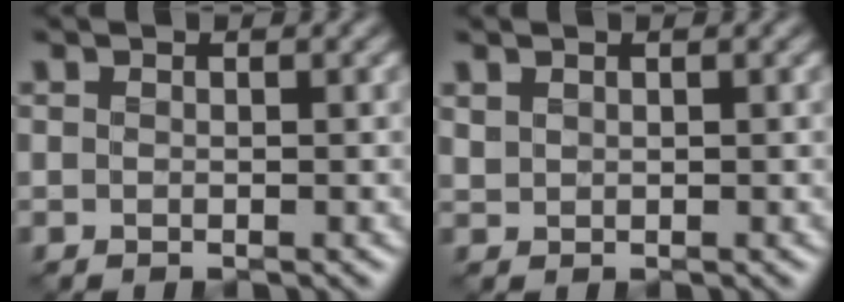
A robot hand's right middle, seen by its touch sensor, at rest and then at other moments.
{"total": 0.7, "force": [0.6, 0.3, 0.1], "torque": [-0.008, 0.001, 0.018]}